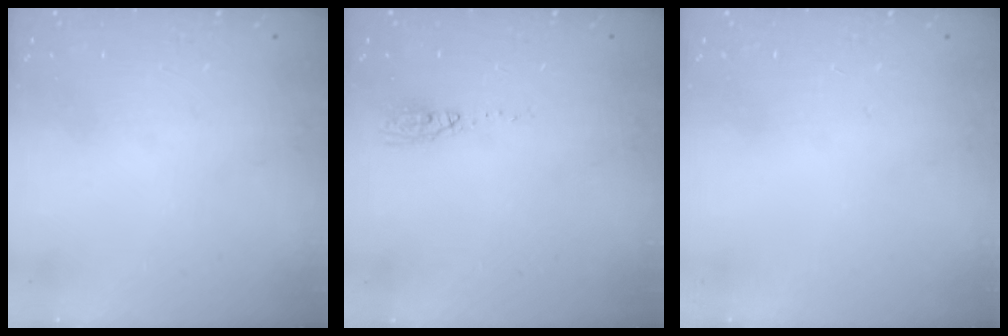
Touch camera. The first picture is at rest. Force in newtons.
{"total": 9.3, "press": 5.1, "slide": 7.7}
{"total": 0.0}